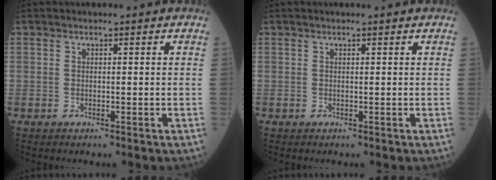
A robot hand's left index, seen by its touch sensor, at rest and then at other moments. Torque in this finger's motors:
{"motor_torque": [-0.20, -0.14, 0.00, 0.02]}